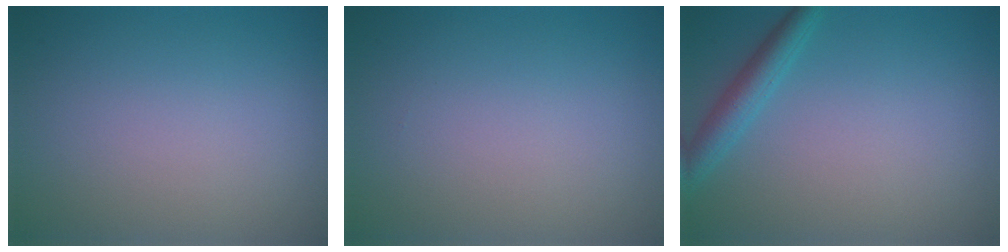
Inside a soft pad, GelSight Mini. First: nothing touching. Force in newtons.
{"total": 0.0}
{"total": 2.6, "press": 2.6, "slide": 0.2}